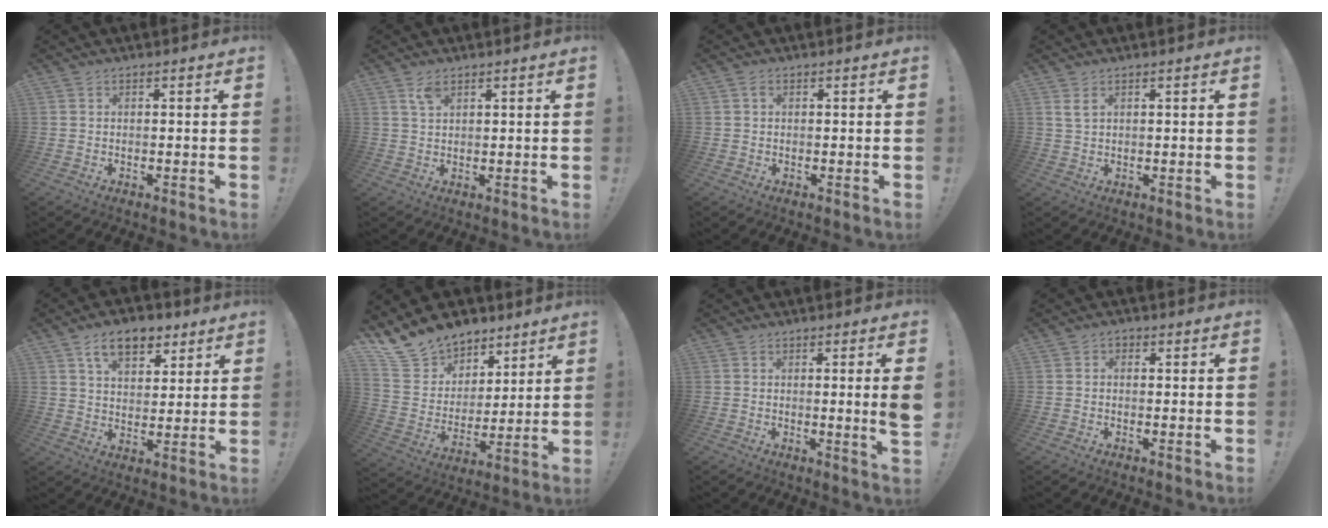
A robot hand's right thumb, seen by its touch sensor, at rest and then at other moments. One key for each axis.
{"total": 3.7, "fx": 2.3, "fy": 1.6, "fz": 2.4, "tx": -0.041, "ty": -0.007, "tz": 0.041}
{"total": 0.9, "fx": 0.3, "fy": 0.7, "fz": 0.6, "tx": -0.012, "ty": 0.004, "tz": 0.004}
{"total": 2.8, "fx": 1.5, "fy": 1.5, "fz": 1.8, "tx": -0.029, "ty": -0.002, "tz": 0.027}
{"total": 11.5, "fx": 6.6, "fy": 6.8, "fz": 6.5, "tx": -0.093, "ty": -0.022, "tz": 0.121}
{"total": 14.5, "fx": 11.5, "fy": 8.5, "fz": 2.6, "tx": -0.067, "ty": -0.086, "tz": 0.227}
{"total": 4.7, "fx": 0.3, "fy": -0.5, "fz": 4.6, "tx": -0.076, "ty": -0.008, "tz": 0.005}
{"total": 1.2, "fx": -0.4, "fy": 0.9, "fz": 0.6, "tx": -0.007, "ty": 0.003, "tz": -0.008}